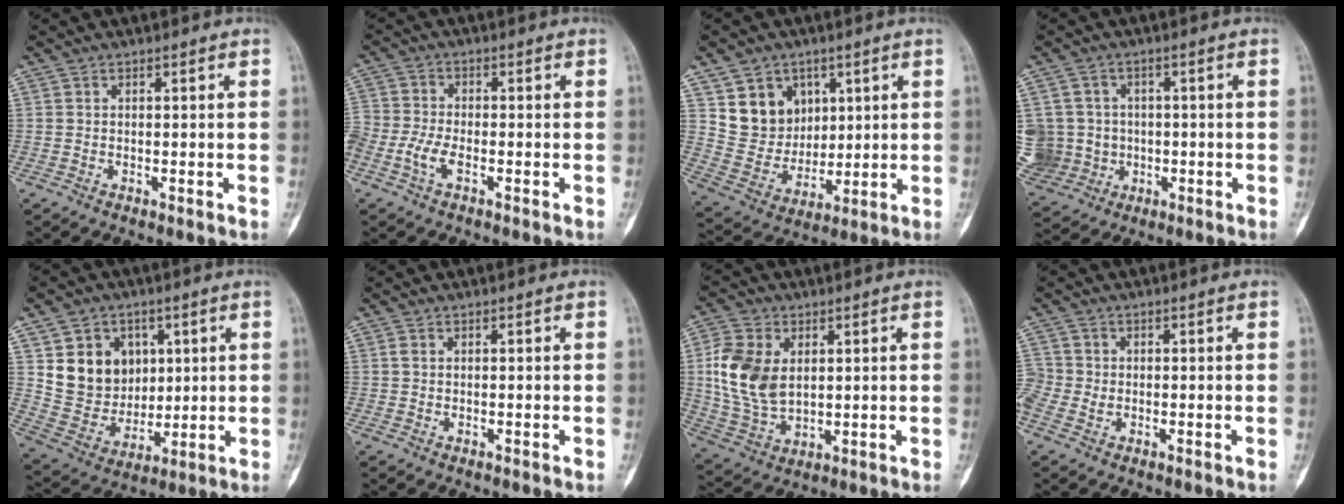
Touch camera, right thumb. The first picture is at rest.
{"total": 5.8, "force": [-2.6, 2.9, 4.3], "torque": [-0.106, 0.014, -0.055]}
{"total": 11.8, "force": [5.2, 9.8, 3.9], "torque": [-0.032, -0.030, 0.111]}
{"total": 11.7, "force": [-0.8, 11.1, 3.6], "torque": [-0.073, 0.023, 0.004]}
{"total": 13.8, "force": [4.2, 11.7, 6.0], "torque": [-0.058, -0.018, 0.095]}
{"total": 0.7, "force": [0.2, 0.5, 0.5], "torque": [-0.013, 0.003, 0.005]}
{"total": 13.1, "force": [2.4, 8.8, 9.5], "torque": [-0.179, -0.008, 0.051]}
{"total": 5.3, "force": [-0.6, 4.5, 2.7], "torque": [-0.072, 0.013, -0.010]}